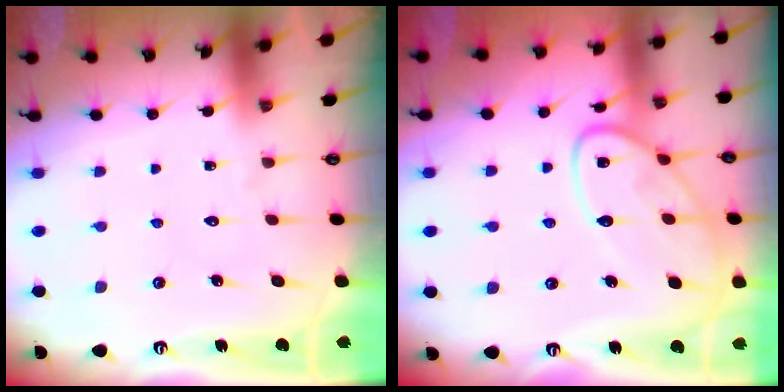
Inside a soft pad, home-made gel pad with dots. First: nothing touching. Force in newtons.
{"total": 13.5, "press": 13.4, "slide": 1.2}